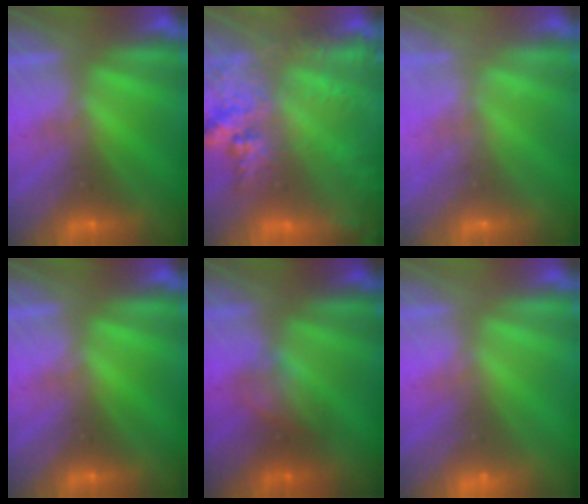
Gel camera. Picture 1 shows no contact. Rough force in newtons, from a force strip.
{"total": 9.0}
{"total": 2.3}
{"total": 0.0}
{"total": 2.3}
{"total": 2.3}